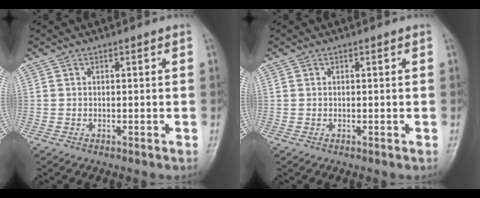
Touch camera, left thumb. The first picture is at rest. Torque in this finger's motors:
{"motor_torque": [0.02, 0.01, 0.02, -0.08, 0.00]}